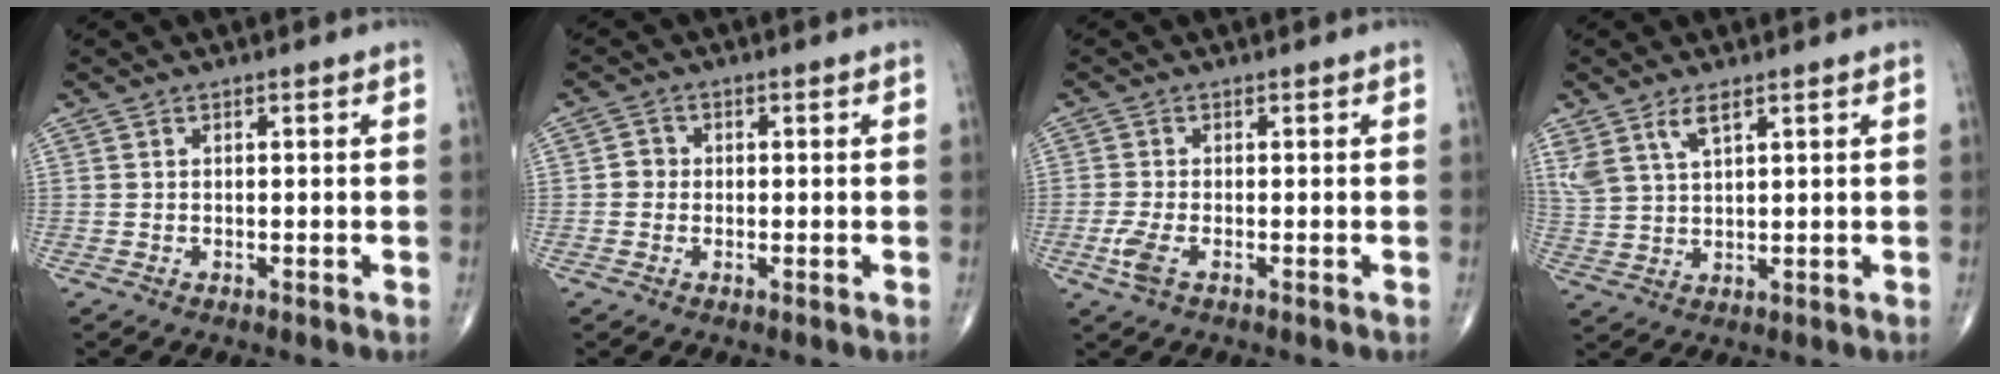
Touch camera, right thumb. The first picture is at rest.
{"total": 2.1, "force": [-0.2, 1.9, 0.7], "torque": [0.002, 0.007, -0.008]}
{"total": 2.9, "force": [-1.0, 1.1, 2.4], "torque": [-0.065, 0.001, -0.021]}
{"total": 6.2, "force": [3.8, 2.4, 4.3], "torque": [-0.093, -0.008, 0.083]}